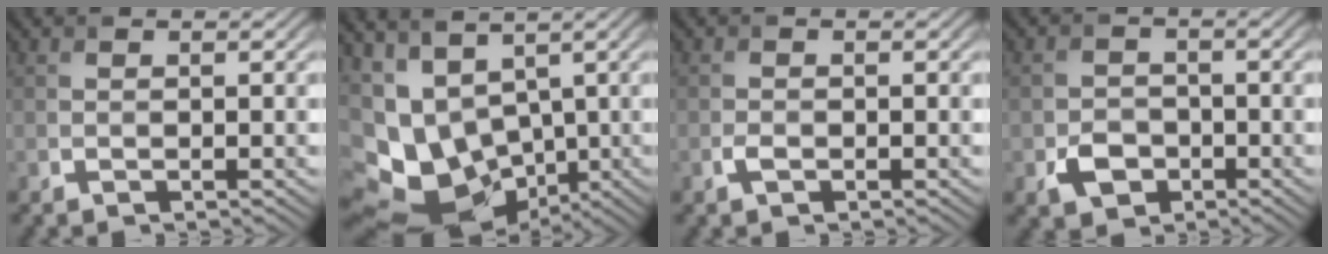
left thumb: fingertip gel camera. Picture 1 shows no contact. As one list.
[{"total": 12.9, "force": [-0.7, 9.3, 8.9], "torque": [-0.200, -0.024, 0.023]}, {"total": 1.1, "force": [-0.5, 0.6, 0.8], "torque": [-0.017, -0.001, -0.010]}, {"total": 3.5, "force": [-1.6, 2.7, 1.5], "torque": [-0.029, -0.005, -0.033]}]